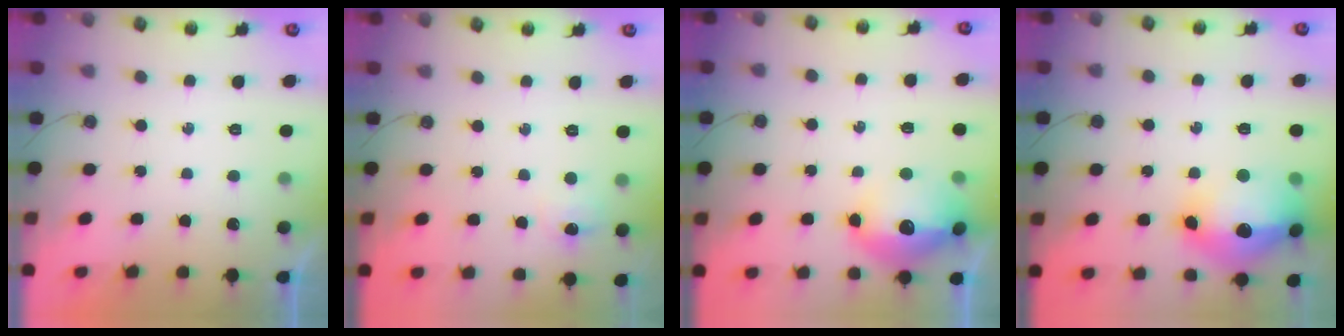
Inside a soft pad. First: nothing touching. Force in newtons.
{"total": 7.4, "press": 7.3, "slide": 0.8}
{"total": 15.8, "press": 15.7, "slide": 1.4}
{"total": 19.8, "press": 19.7, "slide": 1.8}